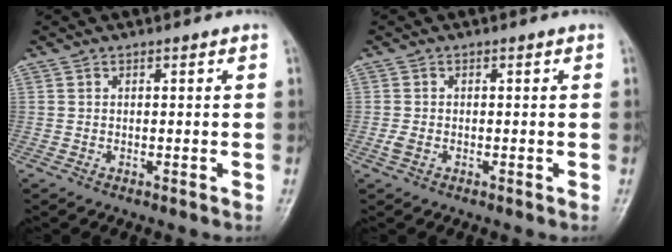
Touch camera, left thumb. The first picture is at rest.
{"total": 1.5, "force": [-0.6, 1.0, 0.9], "torque": [-0.021, -0.001, -0.009]}